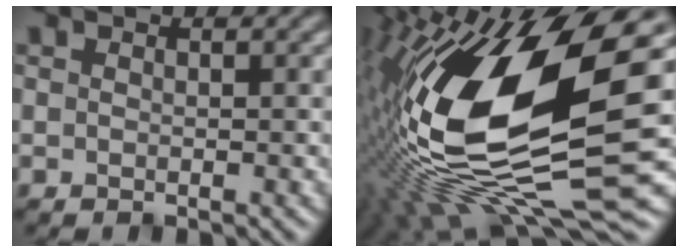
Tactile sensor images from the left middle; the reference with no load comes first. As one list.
[{"total": 18.3, "force": [2.0, 6.3, 17.1], "torque": [-0.314, -0.004, 0.032]}]